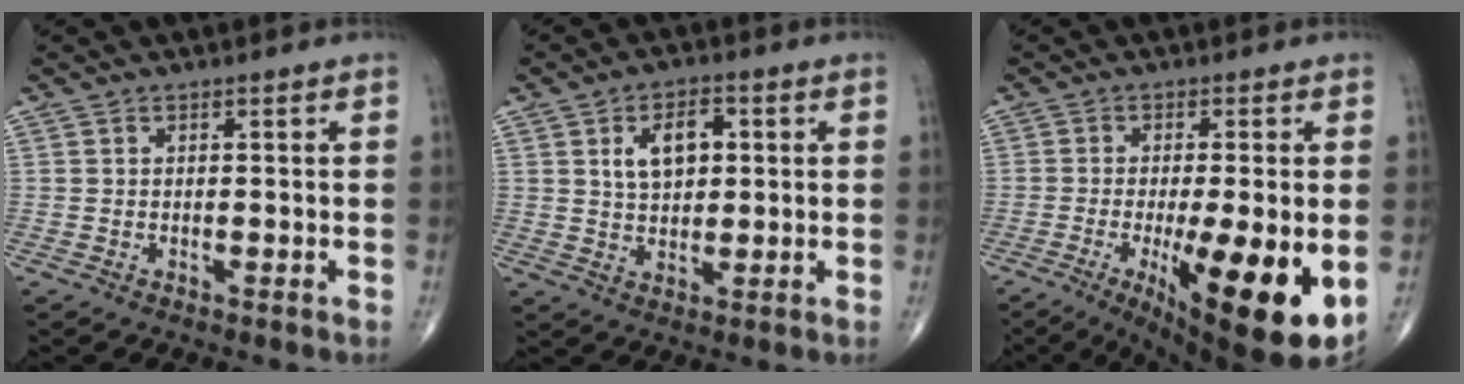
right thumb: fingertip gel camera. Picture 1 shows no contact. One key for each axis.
{"total": 7.7, "fx": 2.0, "fy": 4.6, "fz": 5.8, "tx": -0.080, "ty": 0.000, "tz": 0.034}
{"total": 17.2, "fx": -4.5, "fy": 3.9, "fz": 16.1, "tx": -0.216, "ty": -0.024, "tz": -0.051}